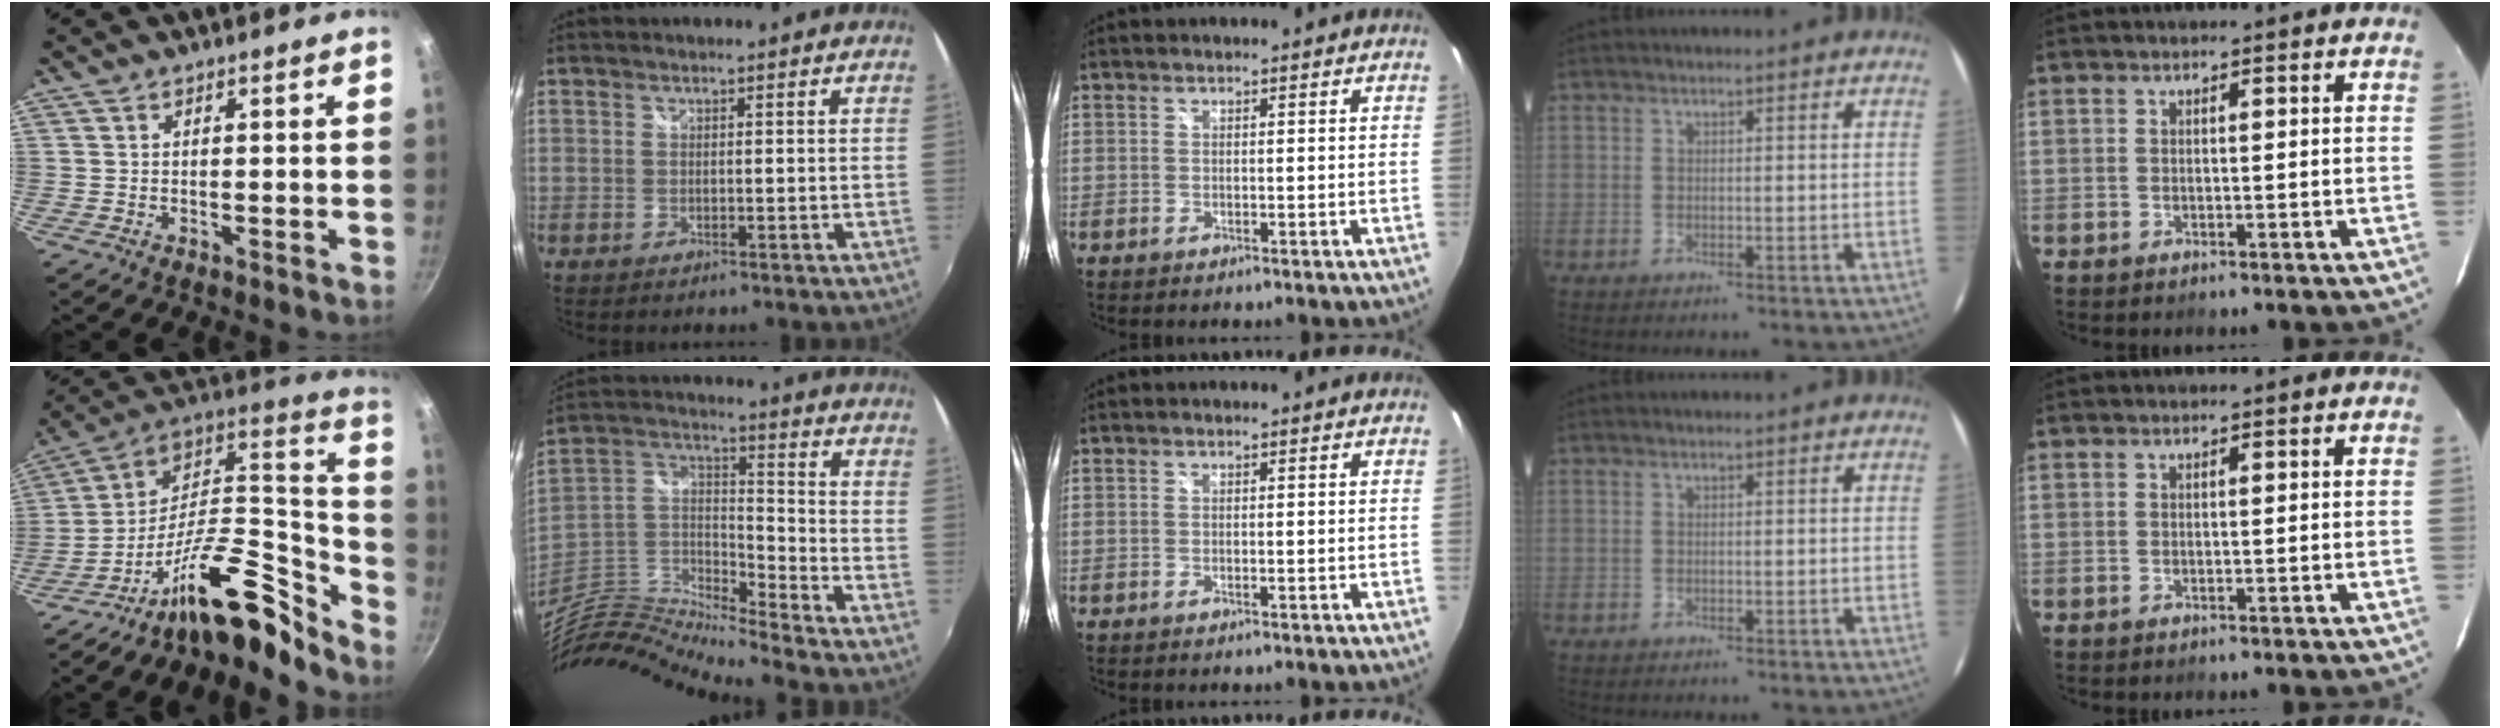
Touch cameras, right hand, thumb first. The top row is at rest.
{"thumb": {"total": 22.7, "force": [-16.3, 7.7, 13.8], "torque": [-0.143, 0.118, -0.292]}, "index": {"total": 14.4, "force": [-12.9, 0.5, 6.4], "torque": [-0.153, 0.003, -0.266]}}